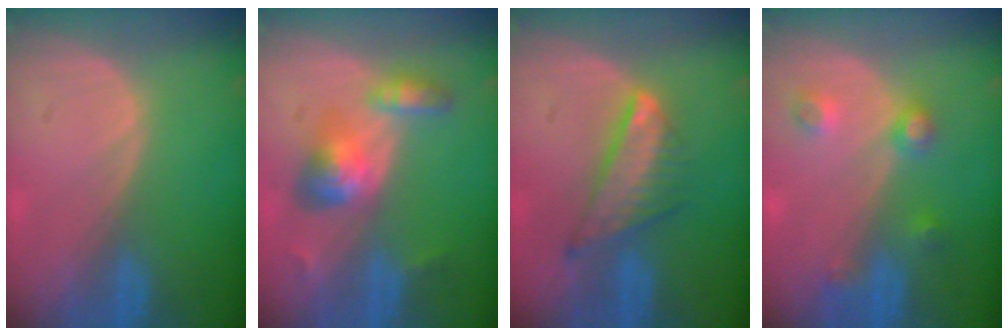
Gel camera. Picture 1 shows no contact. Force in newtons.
{"total": 6.3, "press": 5.8, "slide": 2.4}
{"total": 7.6, "press": 6.5, "slide": 4.0}
{"total": 4.2, "press": 3.7, "slide": 1.9}